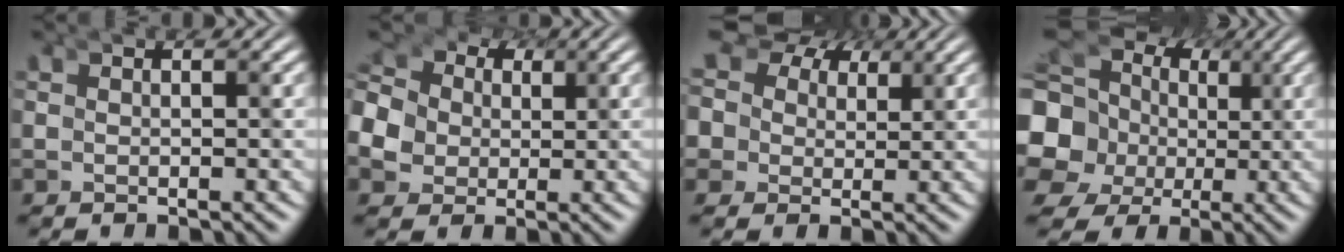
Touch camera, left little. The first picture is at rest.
{"total": 5.6, "force": [-0.4, 5.3, 1.6], "torque": [-0.079, -0.039, 0.001]}
{"total": 7.4, "force": [3.7, 5.8, 2.8], "torque": [-0.093, -0.009, 0.054]}
{"total": 12.1, "force": [2.1, 10.4, 5.9], "torque": [-0.143, -0.037, 0.028]}